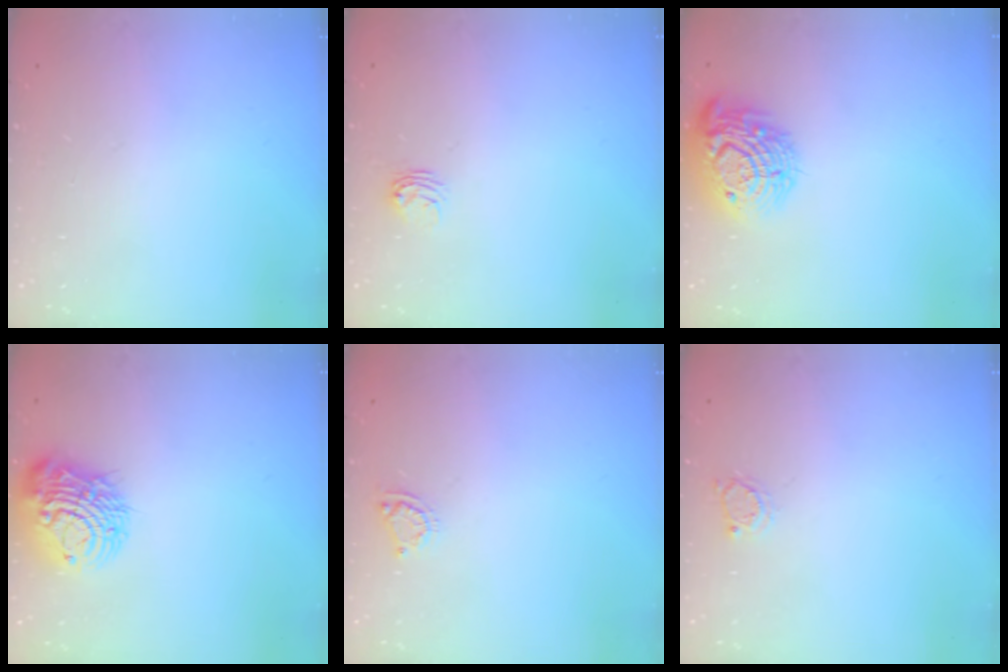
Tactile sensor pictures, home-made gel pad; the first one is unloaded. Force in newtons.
{"total": 3.7, "press": 3.6, "slide": 0.4}
{"total": 16.5, "press": 16.5, "slide": 0.9}
{"total": 12.1, "press": 12.0, "slide": 1.4}
{"total": 4.9, "press": 4.8, "slide": 0.5}
{"total": 2.6, "press": 2.6, "slide": 0.4}